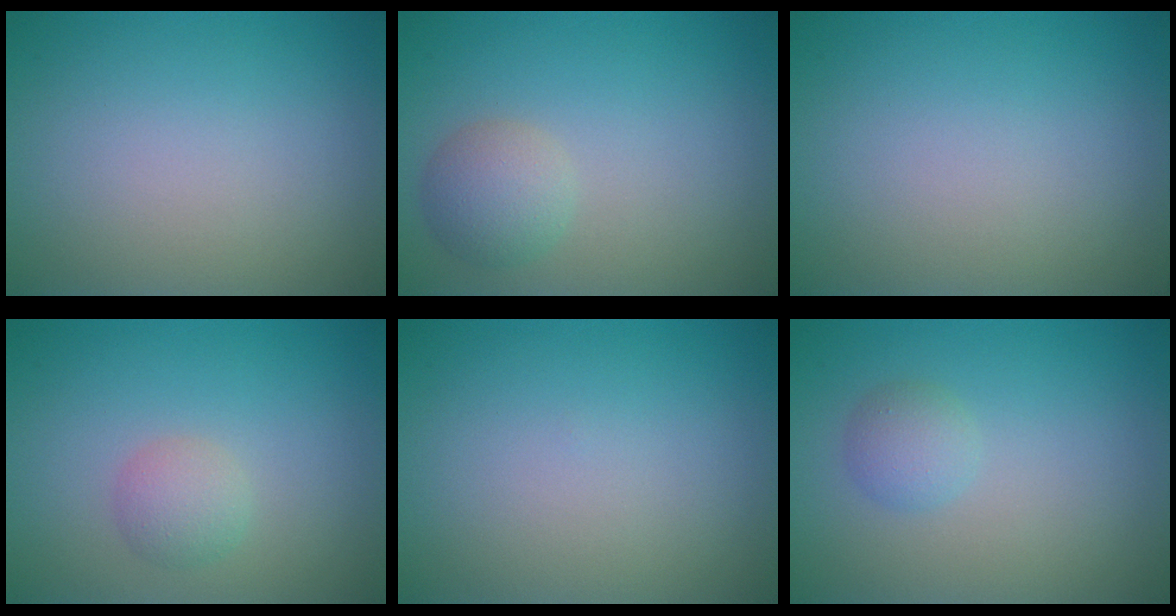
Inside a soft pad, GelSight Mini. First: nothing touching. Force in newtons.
{"total": 2.7, "press": 2.7, "slide": 0.1}
{"total": 0.0}
{"total": 1.9, "press": 1.9, "slide": 0.1}
{"total": 0.0}
{"total": 1.7, "press": 1.7, "slide": 0.1}